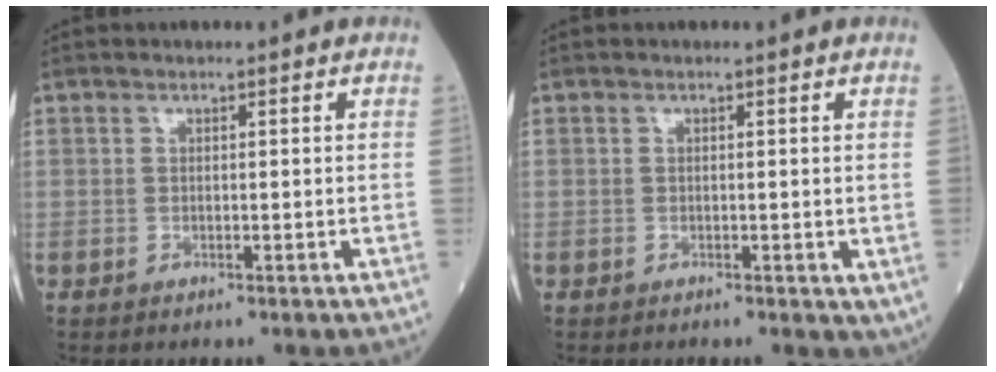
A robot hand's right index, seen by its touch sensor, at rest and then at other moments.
{"total": 1.3, "force": [-0.2, 0.7, 1.0], "torque": [-0.007, -0.001, -0.005]}